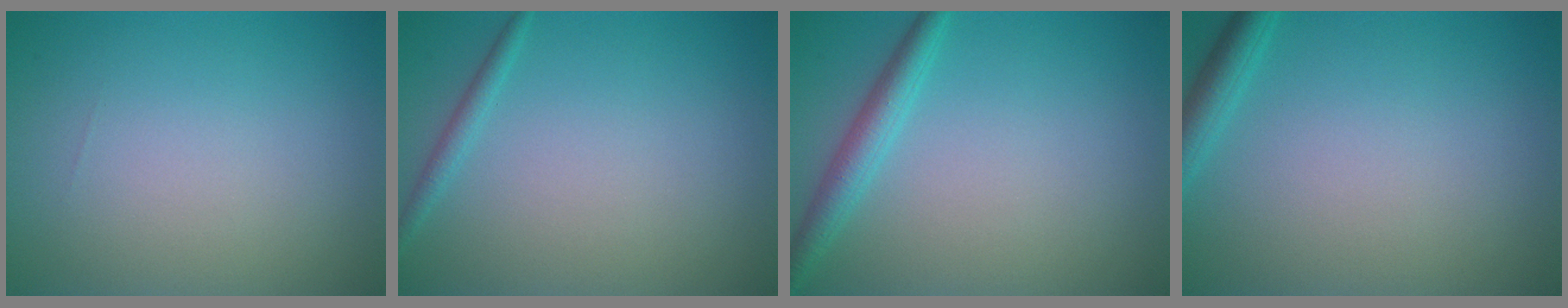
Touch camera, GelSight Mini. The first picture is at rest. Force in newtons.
{"total": 1.1, "press": 1.1, "slide": 0.1}
{"total": 2.6, "press": 2.6, "slide": 0.1}
{"total": 2.1, "press": 2.1, "slide": 0.1}